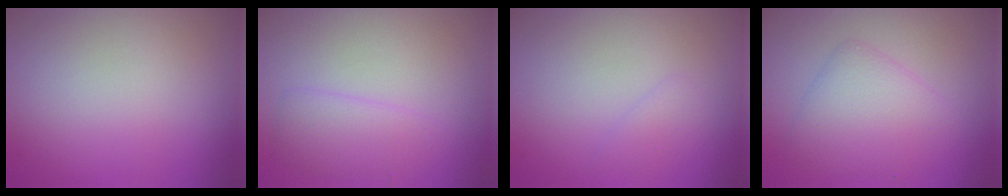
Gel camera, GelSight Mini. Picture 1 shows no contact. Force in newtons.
{"total": 2.4, "press": 2.4, "slide": 0.1}
{"total": 1.1, "press": 1.1, "slide": 0.0}
{"total": 4.0, "press": 4.0, "slide": 0.1}